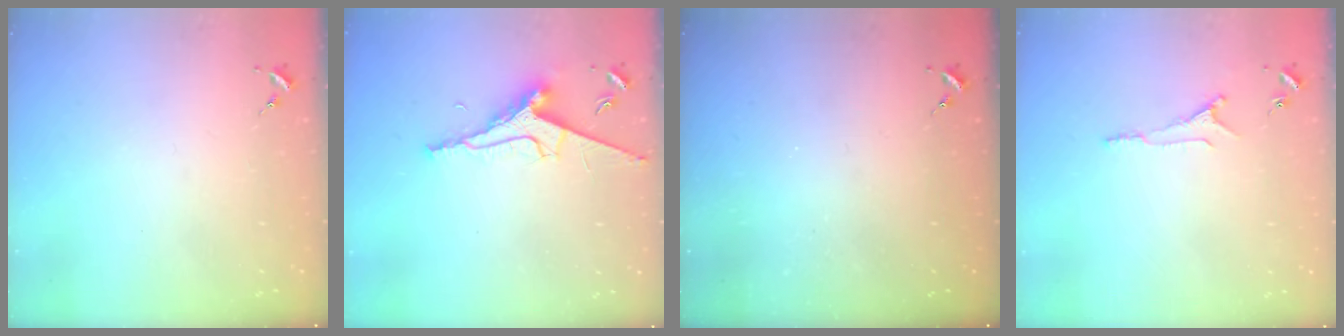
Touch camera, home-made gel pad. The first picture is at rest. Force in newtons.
{"total": 9.1, "press": 9.0, "slide": 1.2}
{"total": 0.0}
{"total": 6.7, "press": 6.6, "slide": 0.8}